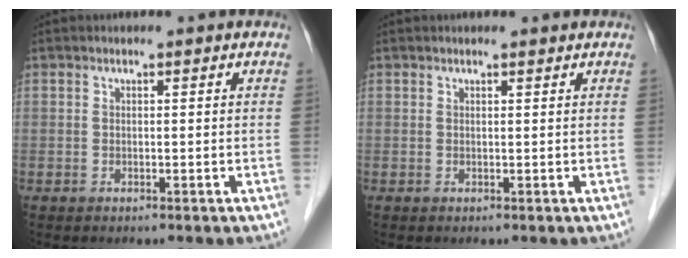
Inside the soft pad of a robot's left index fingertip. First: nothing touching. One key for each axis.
{"total": 1.6, "fx": 1.5, "fy": 0.2, "fz": 0.6, "tx": -0.009, "ty": 0.014, "tz": 0.021}